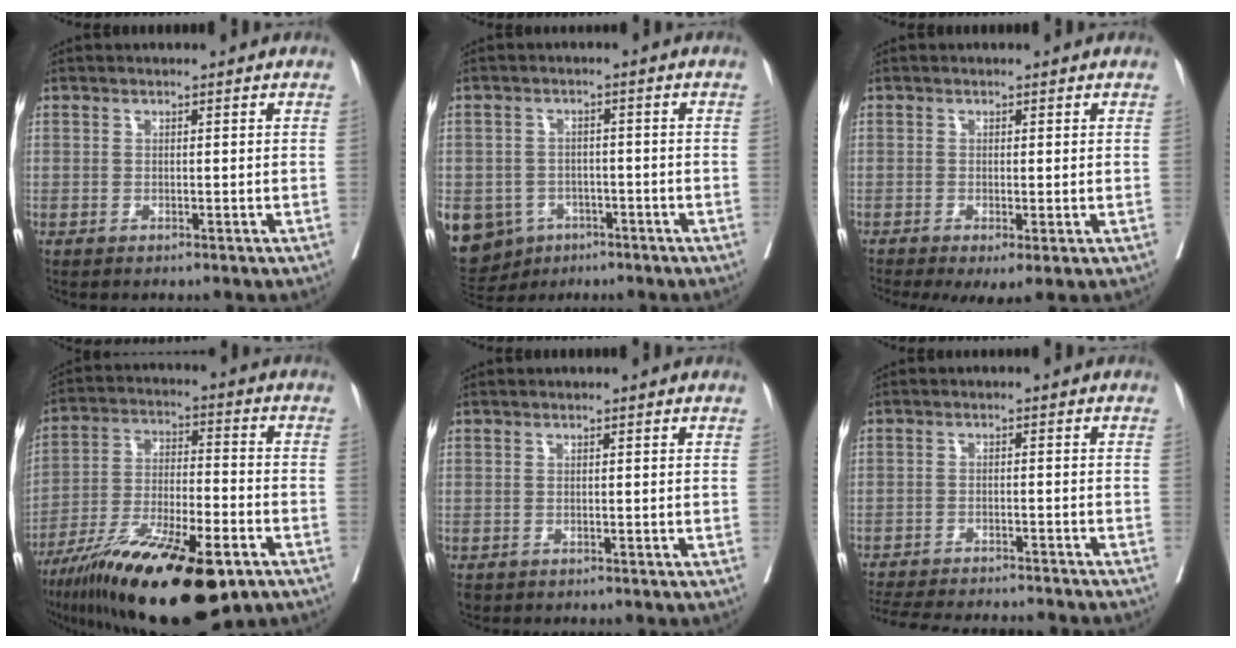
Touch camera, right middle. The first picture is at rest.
{"total": 13.9, "force": [-6.3, 11.5, 4.5], "torque": [-0.132, 0.003, -0.083]}
{"total": 4.4, "force": [-2.0, 1.3, 3.7], "torque": [-0.055, -0.017, -0.033]}
{"total": 21.7, "force": [-13.4, 5.0, 16.3], "torque": [-0.268, -0.035, -0.227]}
{"total": 1.0, "force": [-0.7, 0.7, 0.4], "torque": [-0.011, 0.000, -0.007]}
{"total": 17.9, "force": [-16.4, 2.5, 6.7], "torque": [-0.149, -0.028, -0.224]}